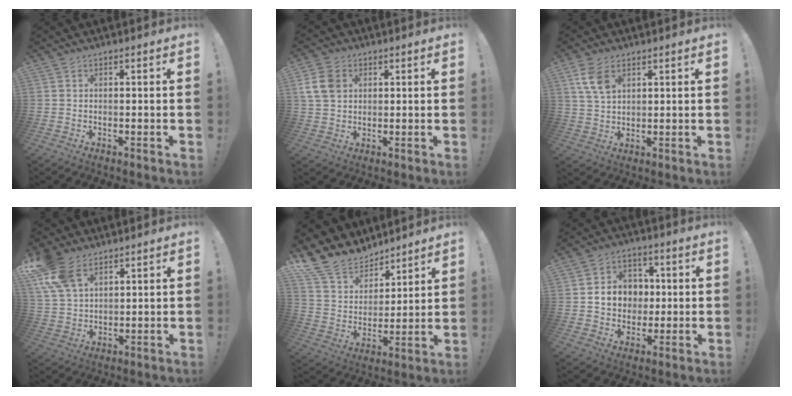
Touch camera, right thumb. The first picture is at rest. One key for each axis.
{"total": 9.3, "fx": 2.8, "fy": 7.0, "fz": 5.4, "tx": -0.104, "ty": -0.001, "tz": 0.055}
{"total": 7.3, "fx": 3.6, "fy": 4.3, "fz": 4.7, "tx": -0.086, "ty": -0.008, "tz": 0.072}
{"total": 11.7, "fx": 7.3, "fy": 6.7, "fz": 6.1, "tx": -0.118, "ty": -0.032, "tz": 0.144}
{"total": 14.9, "fx": 12.2, "fy": 7.9, "fz": 3.3, "tx": -0.078, "ty": -0.095, "tz": 0.230}
{"total": 10.8, "fx": 0.6, "fy": 9.7, "fz": 4.7, "tx": -0.055, "ty": 0.004, "tz": 0.021}